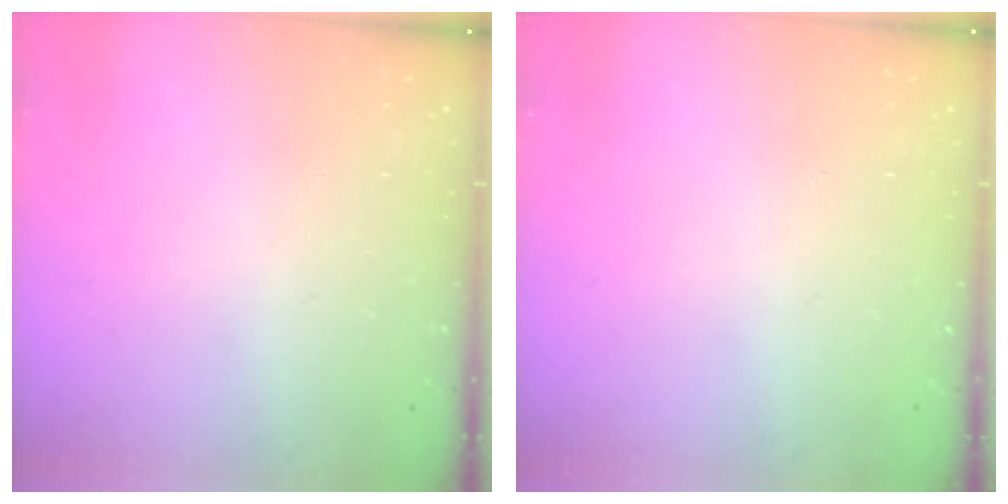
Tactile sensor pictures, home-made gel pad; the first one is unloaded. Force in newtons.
{"total": 0.0}